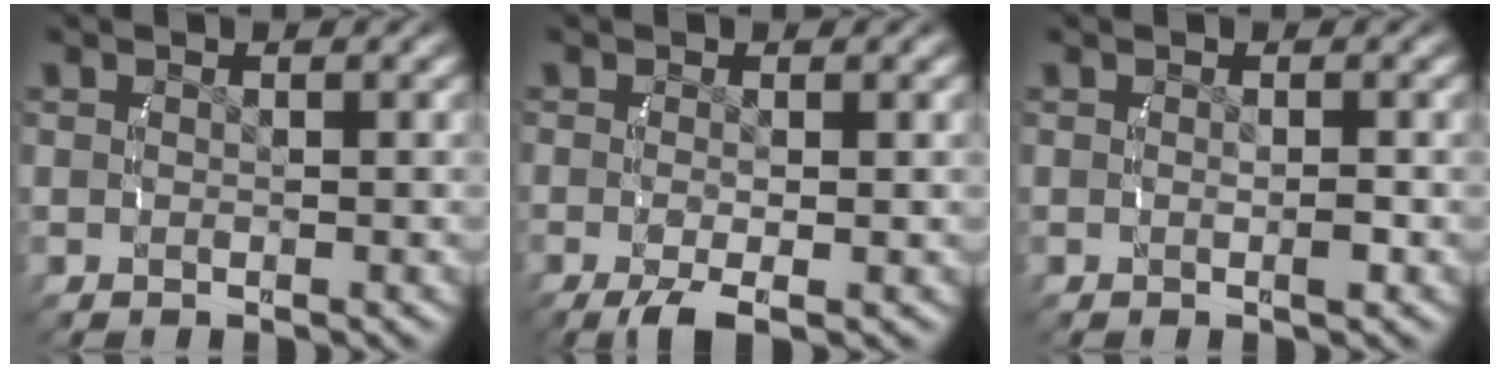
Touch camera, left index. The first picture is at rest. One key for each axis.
{"total": 2.7, "fx": -1.7, "fy": 0.8, "fz": 1.9, "tx": -0.045, "ty": -0.019, "tz": -0.019}
{"total": 0.8, "fx": -0.3, "fy": 0.2, "fz": 0.7, "tx": -0.012, "ty": -0.005, "tz": -0.004}